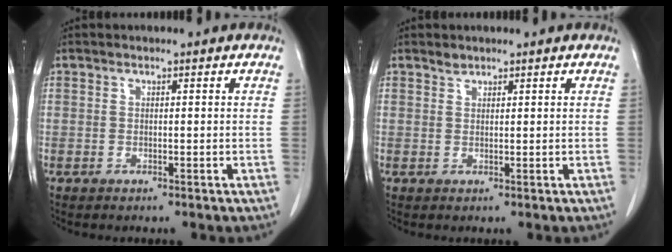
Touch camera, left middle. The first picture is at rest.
{"total": 0.8, "force": [0.7, 0.3, 0.0], "torque": [0.001, -0.002, 0.011]}